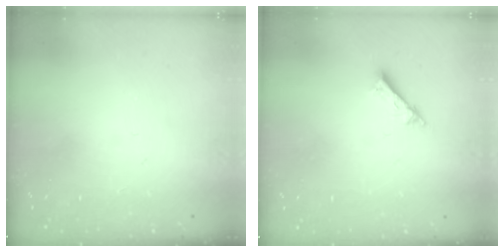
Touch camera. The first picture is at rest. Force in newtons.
{"total": 2.2, "press": 2.1, "slide": 0.4}